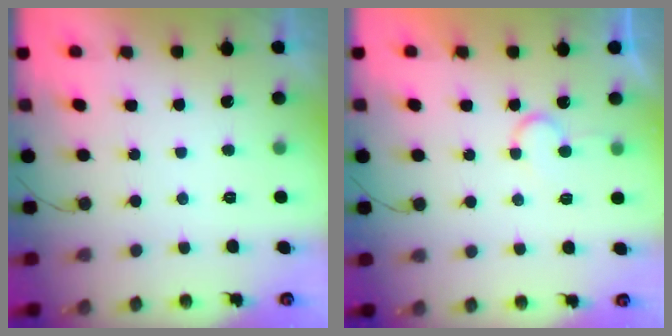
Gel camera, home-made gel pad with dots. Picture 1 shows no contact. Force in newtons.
{"total": 6.0, "press": 6.0, "slide": 0.6}